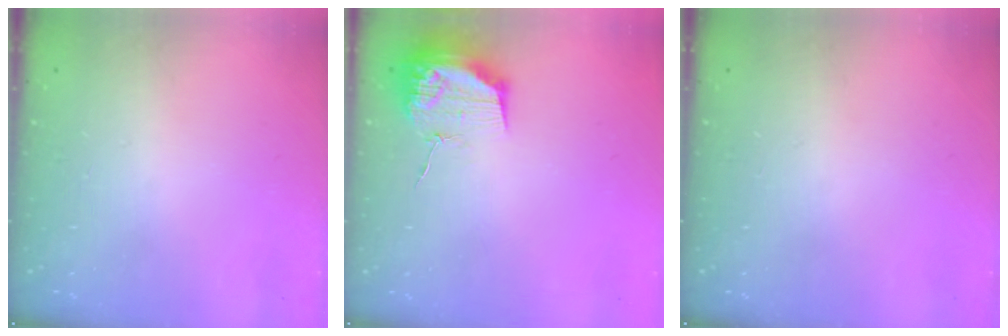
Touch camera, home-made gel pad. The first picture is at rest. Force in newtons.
{"total": 13.9, "press": 13.9, "slide": 0.1}
{"total": 0.0}